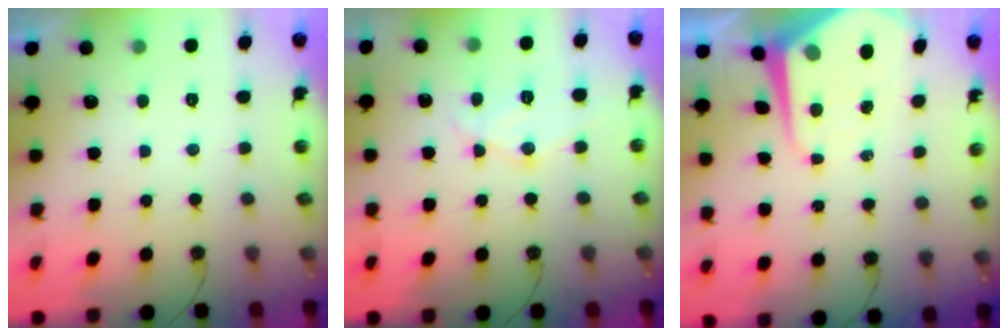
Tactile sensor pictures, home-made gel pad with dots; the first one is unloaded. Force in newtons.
{"total": 9.6, "press": 9.6, "slide": 0.8}
{"total": 7.6, "press": 7.6, "slide": 0.6}